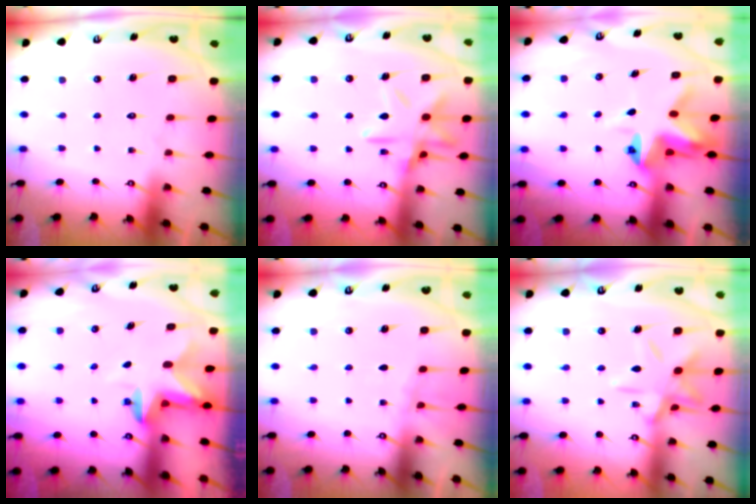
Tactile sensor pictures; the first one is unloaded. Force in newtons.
{"total": 13.4, "press": 13.3, "slide": 0.8}
{"total": 4.9, "press": 4.9, "slide": 0.3}
{"total": 2.7, "press": 2.6, "slide": 0.6}
{"total": 3.4, "press": 3.3, "slide": 0.5}
{"total": 11.6, "press": 11.5, "slide": 0.8}